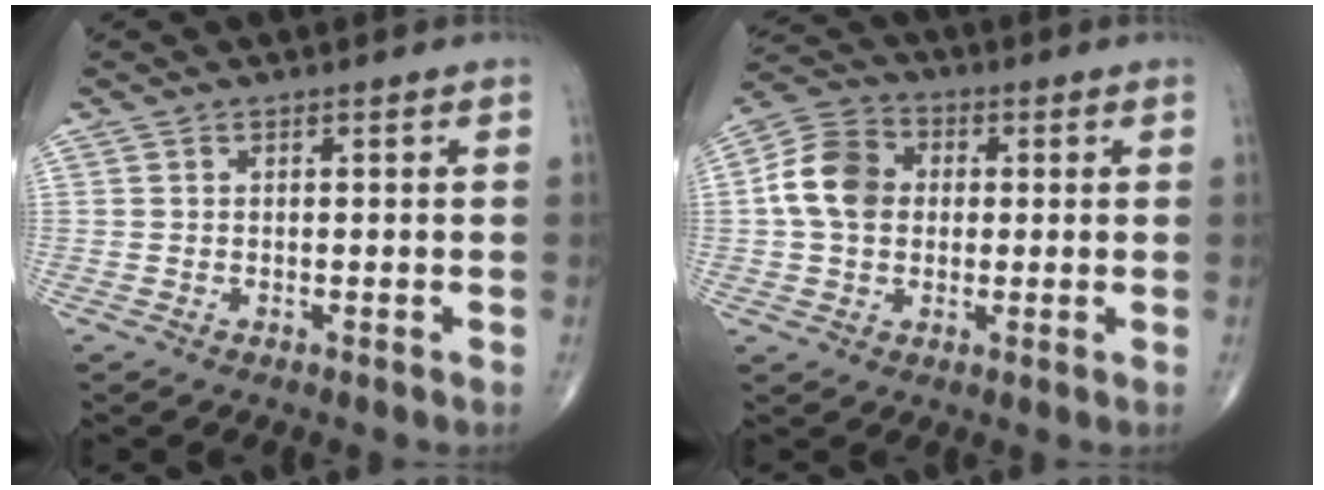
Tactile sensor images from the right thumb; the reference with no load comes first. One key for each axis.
{"total": 10.1, "fx": 0.8, "fy": 7.9, "fz": 6.3, "tx": -0.106, "ty": 0.020, "tz": 0.003}